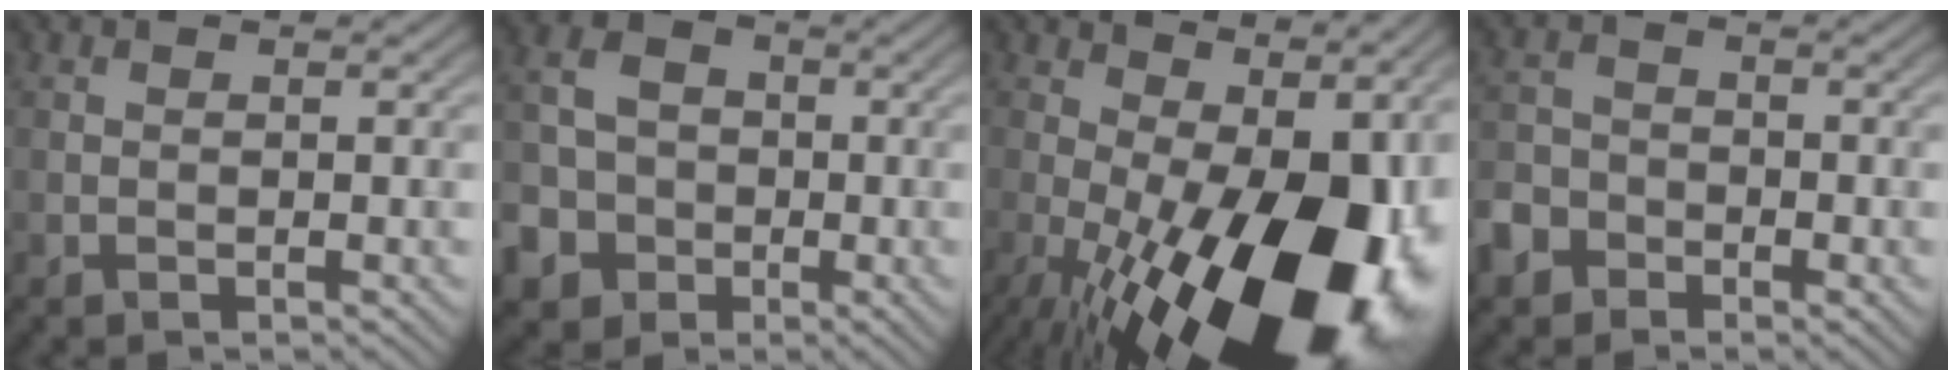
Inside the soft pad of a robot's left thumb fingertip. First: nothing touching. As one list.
[{"total": 8.3, "force": [-3.1, 7.2, 2.6], "torque": [-0.077, -0.026, -0.080]}, {"total": 21.8, "force": [-5.7, 9.7, 18.7], "torque": [-0.274, -0.012, -0.077]}, {"total": 4.7, "force": [-2.8, 3.4, 1.7], "torque": [-0.037, -0.003, -0.059]}]